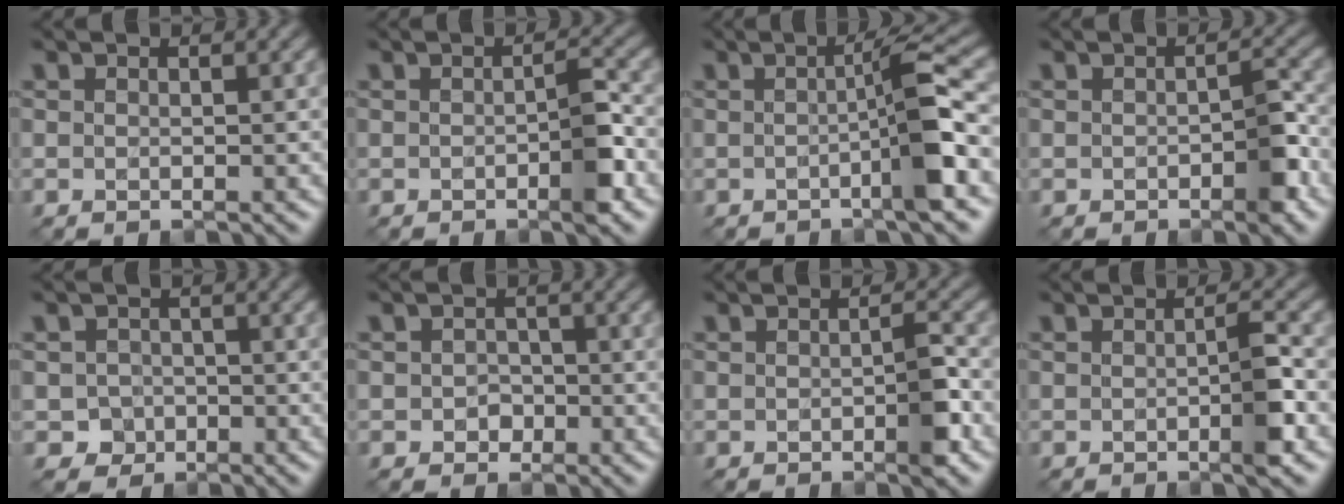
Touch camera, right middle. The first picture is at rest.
{"total": 2.8, "force": [-0.9, 0.5, 2.6], "torque": [-0.039, 0.002, -0.015]}
{"total": 5.2, "force": [-0.9, 0.5, 5.1], "torque": [-0.072, 0.010, -0.026]}
{"total": 2.6, "force": [-1.0, 0.8, 2.2], "torque": [-0.029, 0.003, -0.016]}
{"total": 1.9, "force": [-0.6, 1.8, 0.3], "torque": [0.006, -0.001, -0.012]}
{"total": 1.5, "force": [-0.4, 1.4, 0.6], "torque": [-0.005, -0.001, -0.009]}
{"total": 2.5, "force": [-0.7, 0.4, 2.3], "torque": [-0.035, 0.000, -0.012]}
{"total": 2.6, "force": [-0.6, 0.3, 2.5], "torque": [-0.040, 0.001, -0.011]}